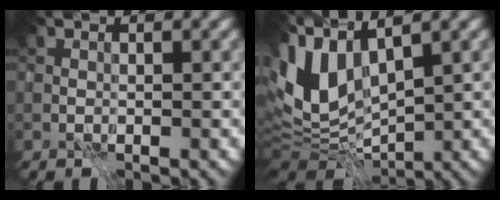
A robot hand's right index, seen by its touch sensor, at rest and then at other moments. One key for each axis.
{"total": 8.4, "fx": 1.9, "fy": 4.6, "fz": 6.7, "tx": -0.163, "ty": -0.002, "tz": 0.027}